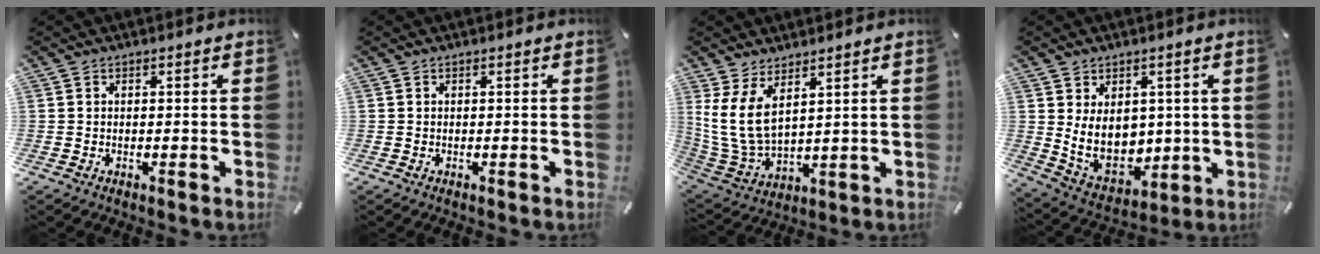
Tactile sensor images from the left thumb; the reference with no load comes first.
{"total": 0.0}
{"total": 10.0, "force": [4.6, 5.3, 7.1], "torque": [-0.176, -0.024, 0.089]}
{"total": 10.8, "force": [2.3, 8.5, 6.2], "torque": [-0.111, -0.028, 0.048]}